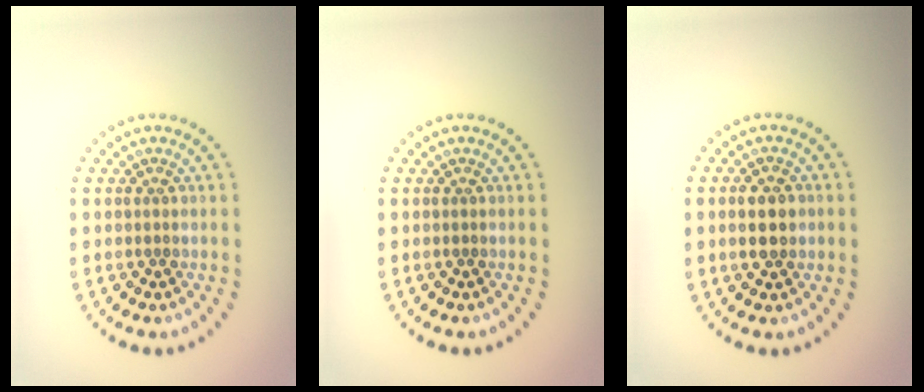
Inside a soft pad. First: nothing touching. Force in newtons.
{"total": 0.0}
{"total": 2.9, "press": 2.9, "slide": 0.2}